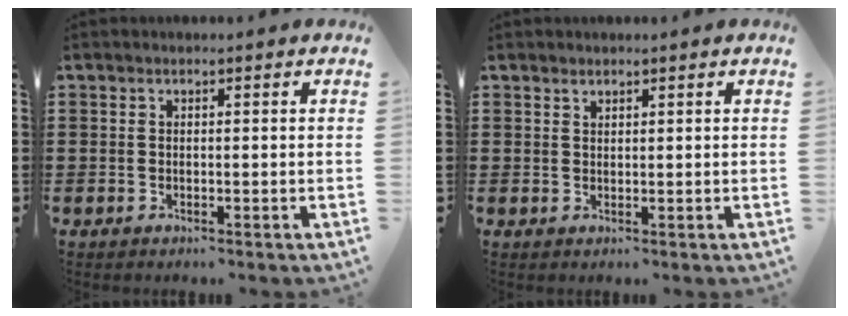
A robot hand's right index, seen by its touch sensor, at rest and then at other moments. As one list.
[{"total": 1.0, "force": [0.9, 0.4, 0.0], "torque": [-0.001, 0.000, 0.019]}]